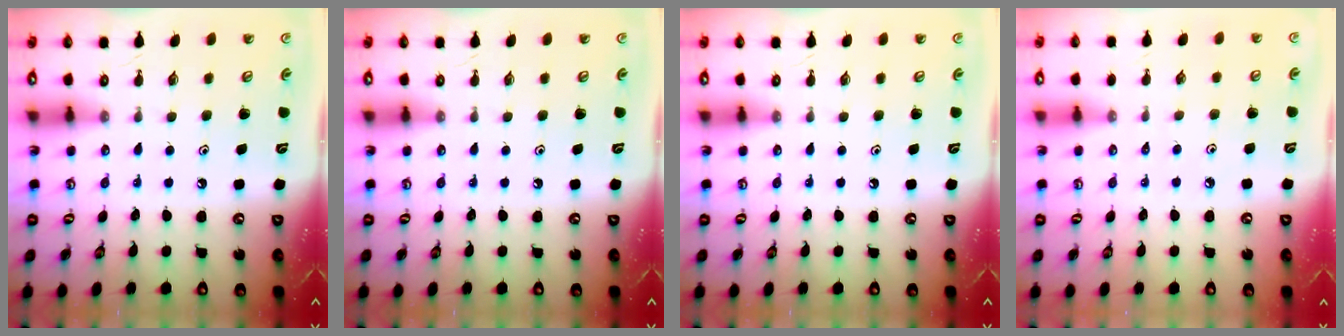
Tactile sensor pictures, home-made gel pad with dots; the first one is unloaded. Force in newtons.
{"total": 0.0}
{"total": 0.0}
{"total": 2.8, "press": 2.7, "slide": 0.6}